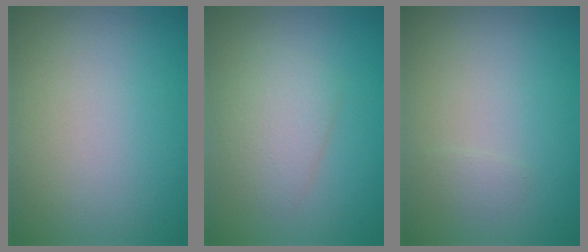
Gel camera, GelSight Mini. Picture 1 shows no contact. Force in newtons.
{"total": 3.0, "press": 3.0, "slide": 0.1}
{"total": 0.7, "press": 0.7, "slide": 0.0}